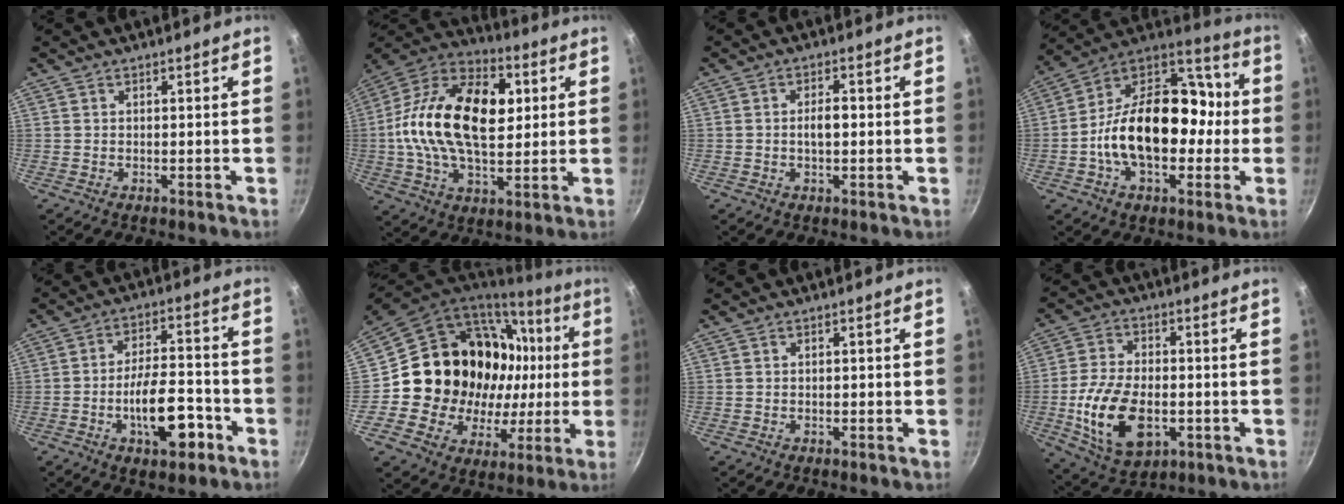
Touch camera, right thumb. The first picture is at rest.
{"total": 24.5, "force": [3.0, 14.5, 19.5], "torque": [-0.329, 0.023, 0.031]}
{"total": 3.3, "force": [-0.2, 1.7, 2.9], "torque": [-0.040, 0.014, -0.005]}
{"total": 23.7, "force": [-2.7, 15.5, 17.7], "torque": [-0.263, 0.064, -0.058]}
{"total": 12.9, "force": [-5.2, 5.7, 10.3], "torque": [-0.141, 0.042, -0.079]}
{"total": 24.6, "force": [2.5, 20.4, 13.6], "torque": [-0.192, 0.029, 0.057]}
{"total": 0.6, "force": [-0.2, 0.4, 0.4], "torque": [-0.005, 0.005, -0.003]}
{"total": 16.0, "force": [-3.5, 9.7, 12.3], "torque": [-0.216, 0.009, -0.054]}